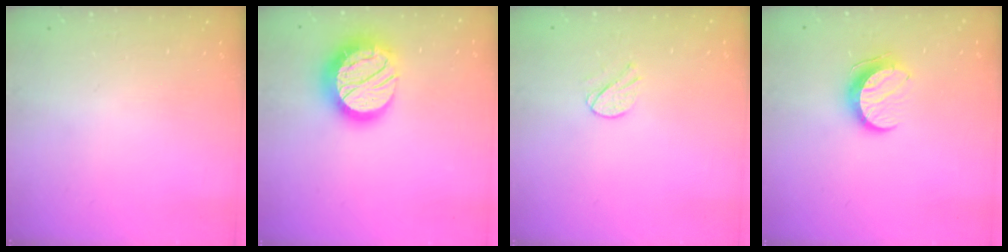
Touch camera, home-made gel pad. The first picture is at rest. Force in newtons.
{"total": 21.0, "press": 20.9, "slide": 1.4}
{"total": 4.7, "press": 4.6, "slide": 0.5}
{"total": 10.2, "press": 10.1, "slide": 0.8}